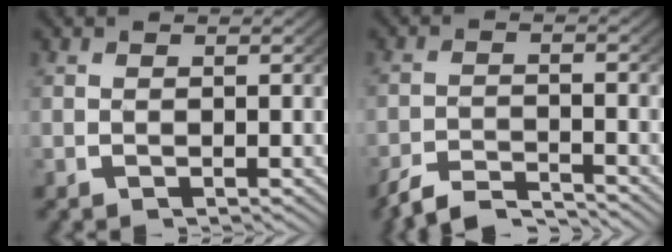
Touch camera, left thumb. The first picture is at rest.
{"total": 4.2, "force": [-3.9, 1.0, 1.3], "torque": [-0.026, -0.009, -0.072]}